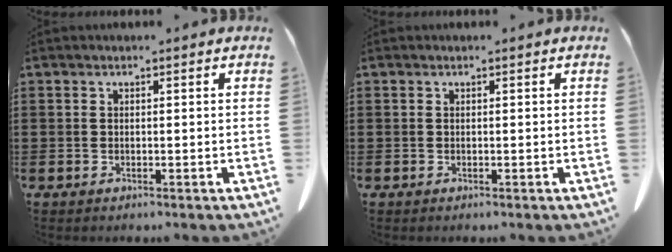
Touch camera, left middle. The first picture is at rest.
{"total": 0.0}